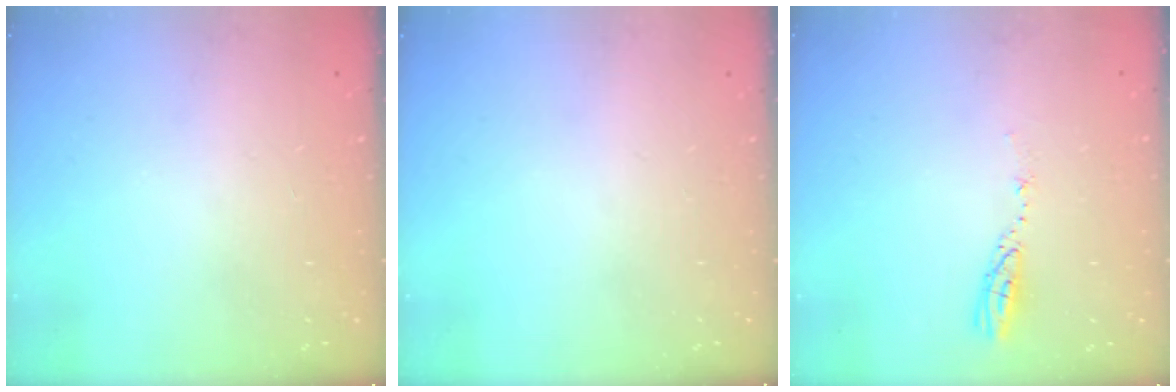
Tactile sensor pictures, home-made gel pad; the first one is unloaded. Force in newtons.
{"total": 0.0}
{"total": 3.5, "press": 3.5, "slide": 0.3}